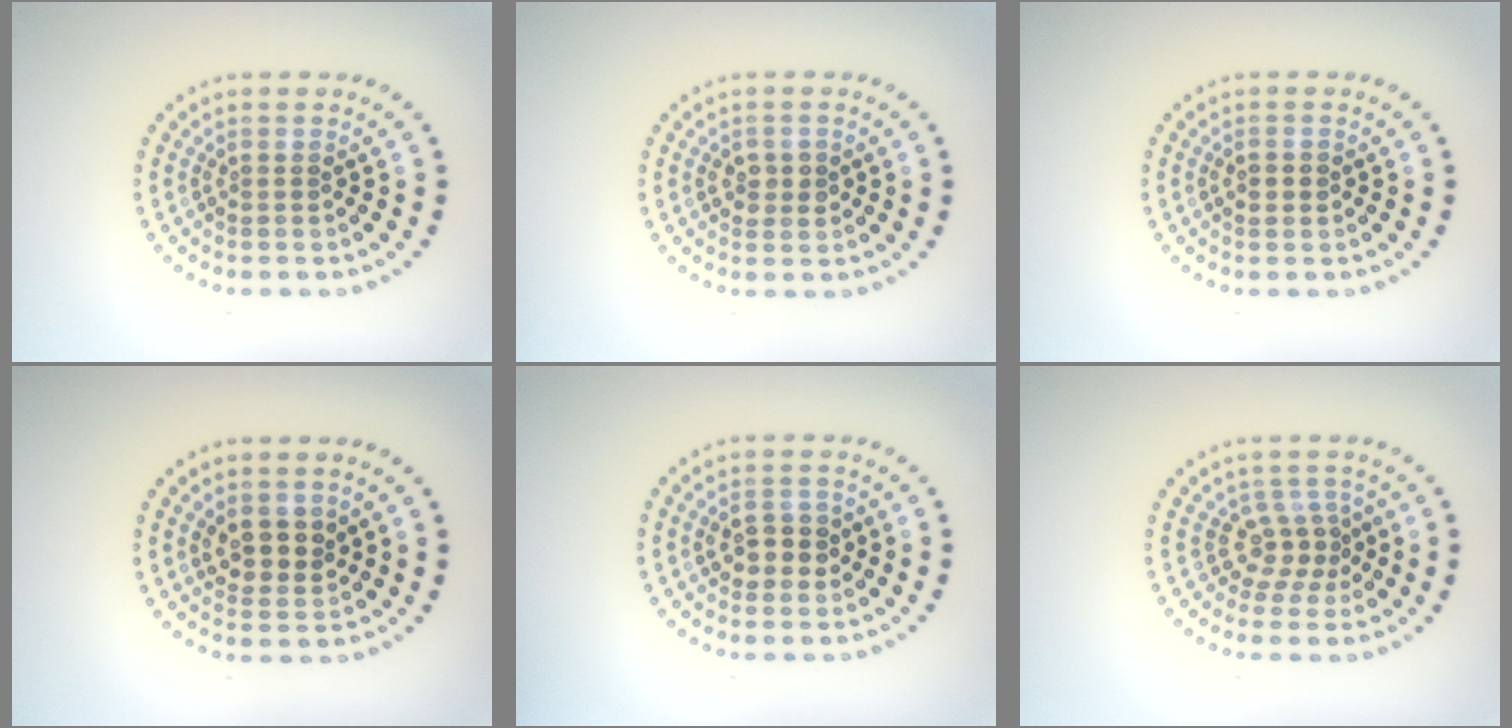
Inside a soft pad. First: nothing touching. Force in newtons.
{"total": 1.8, "press": 1.8, "slide": 0.1}
{"total": 1.6, "press": 1.6, "slide": 0.1}
{"total": 2.7, "press": 2.4, "slide": 1.1}
{"total": 2.6, "press": 2.5, "slide": 0.3}
{"total": 2.6, "press": 1.8, "slide": 1.9}